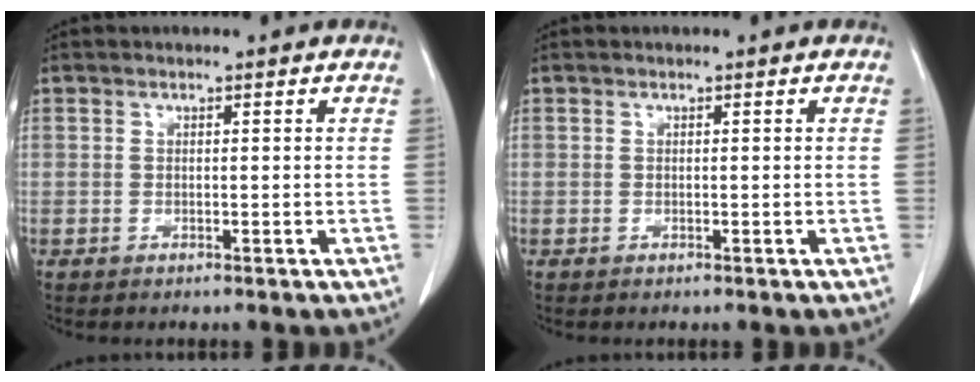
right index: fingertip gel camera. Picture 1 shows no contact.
{"total": 0.0}